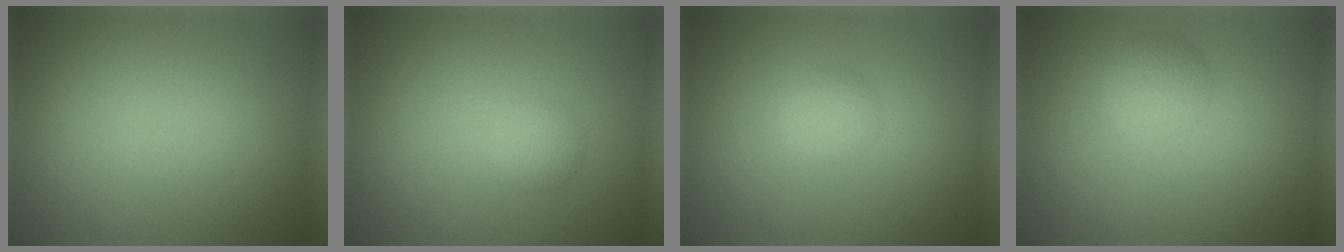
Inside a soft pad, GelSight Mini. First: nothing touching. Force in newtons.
{"total": 1.4, "press": 1.4, "slide": 0.0}
{"total": 1.6, "press": 1.6, "slide": 0.1}
{"total": 2.1, "press": 2.1, "slide": 0.2}